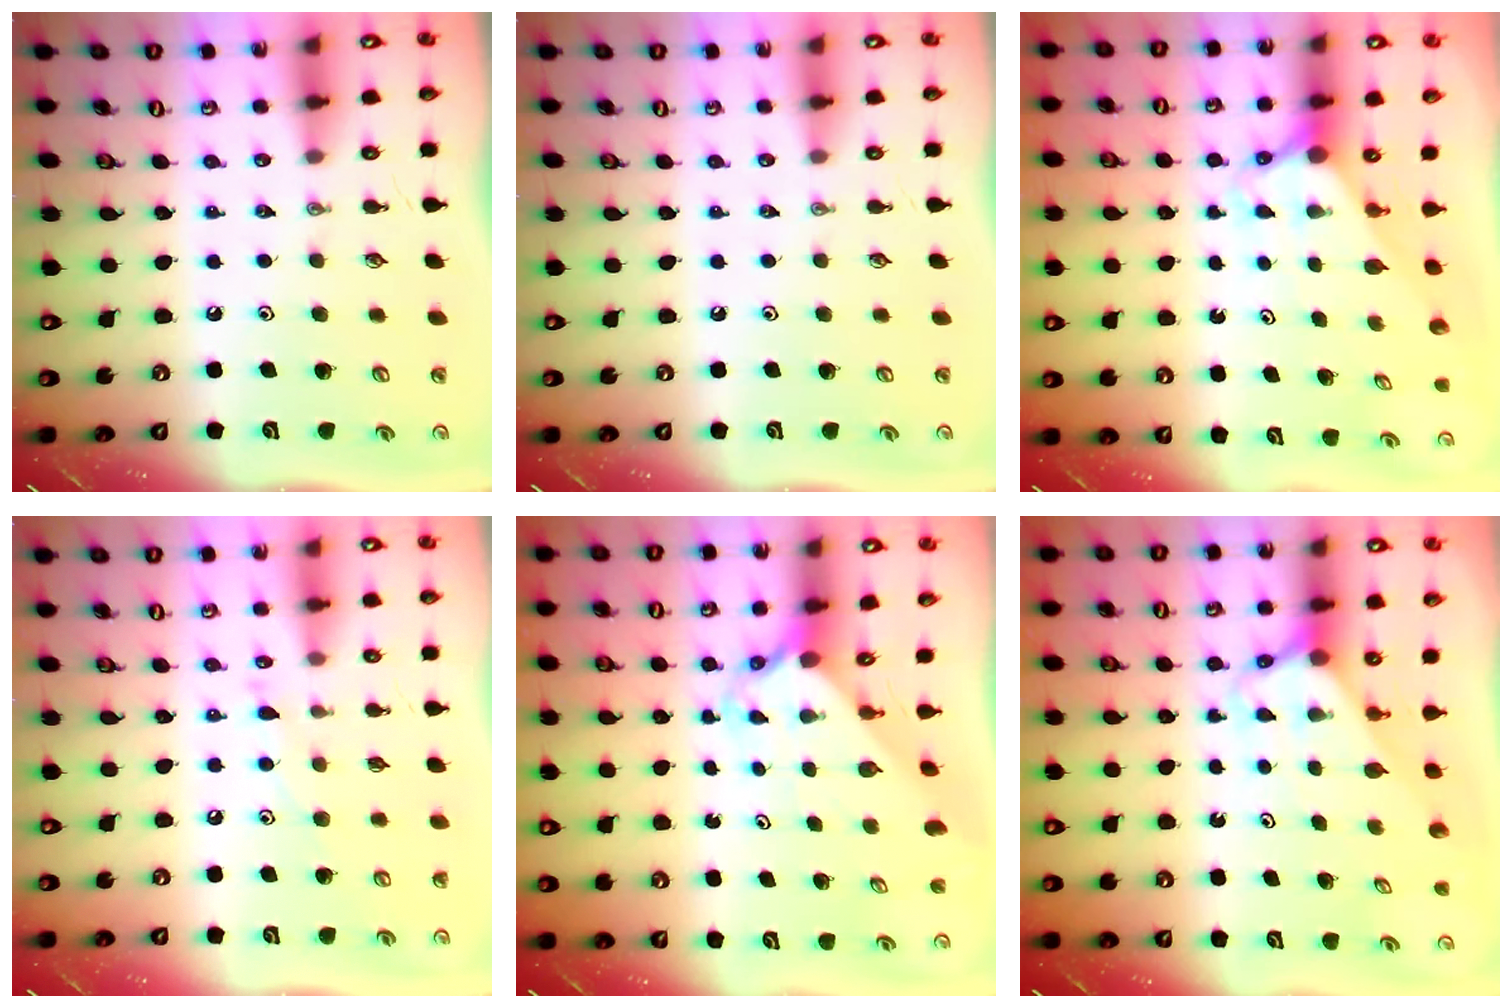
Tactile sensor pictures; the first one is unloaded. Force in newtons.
{"total": 0.0}
{"total": 2.9, "press": 2.9, "slide": 0.0}
{"total": 5.8, "press": 5.8, "slide": 0.2}
{"total": 2.3, "press": 2.3, "slide": 0.3}
{"total": 2.6, "press": 2.6, "slide": 0.2}